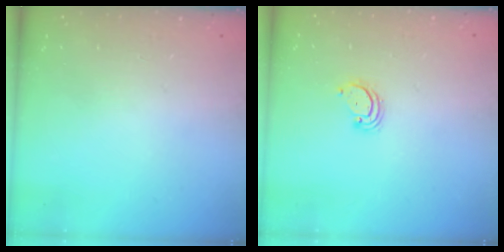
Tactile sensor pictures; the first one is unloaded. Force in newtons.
{"total": 2.3, "press": 2.3, "slide": 0.2}